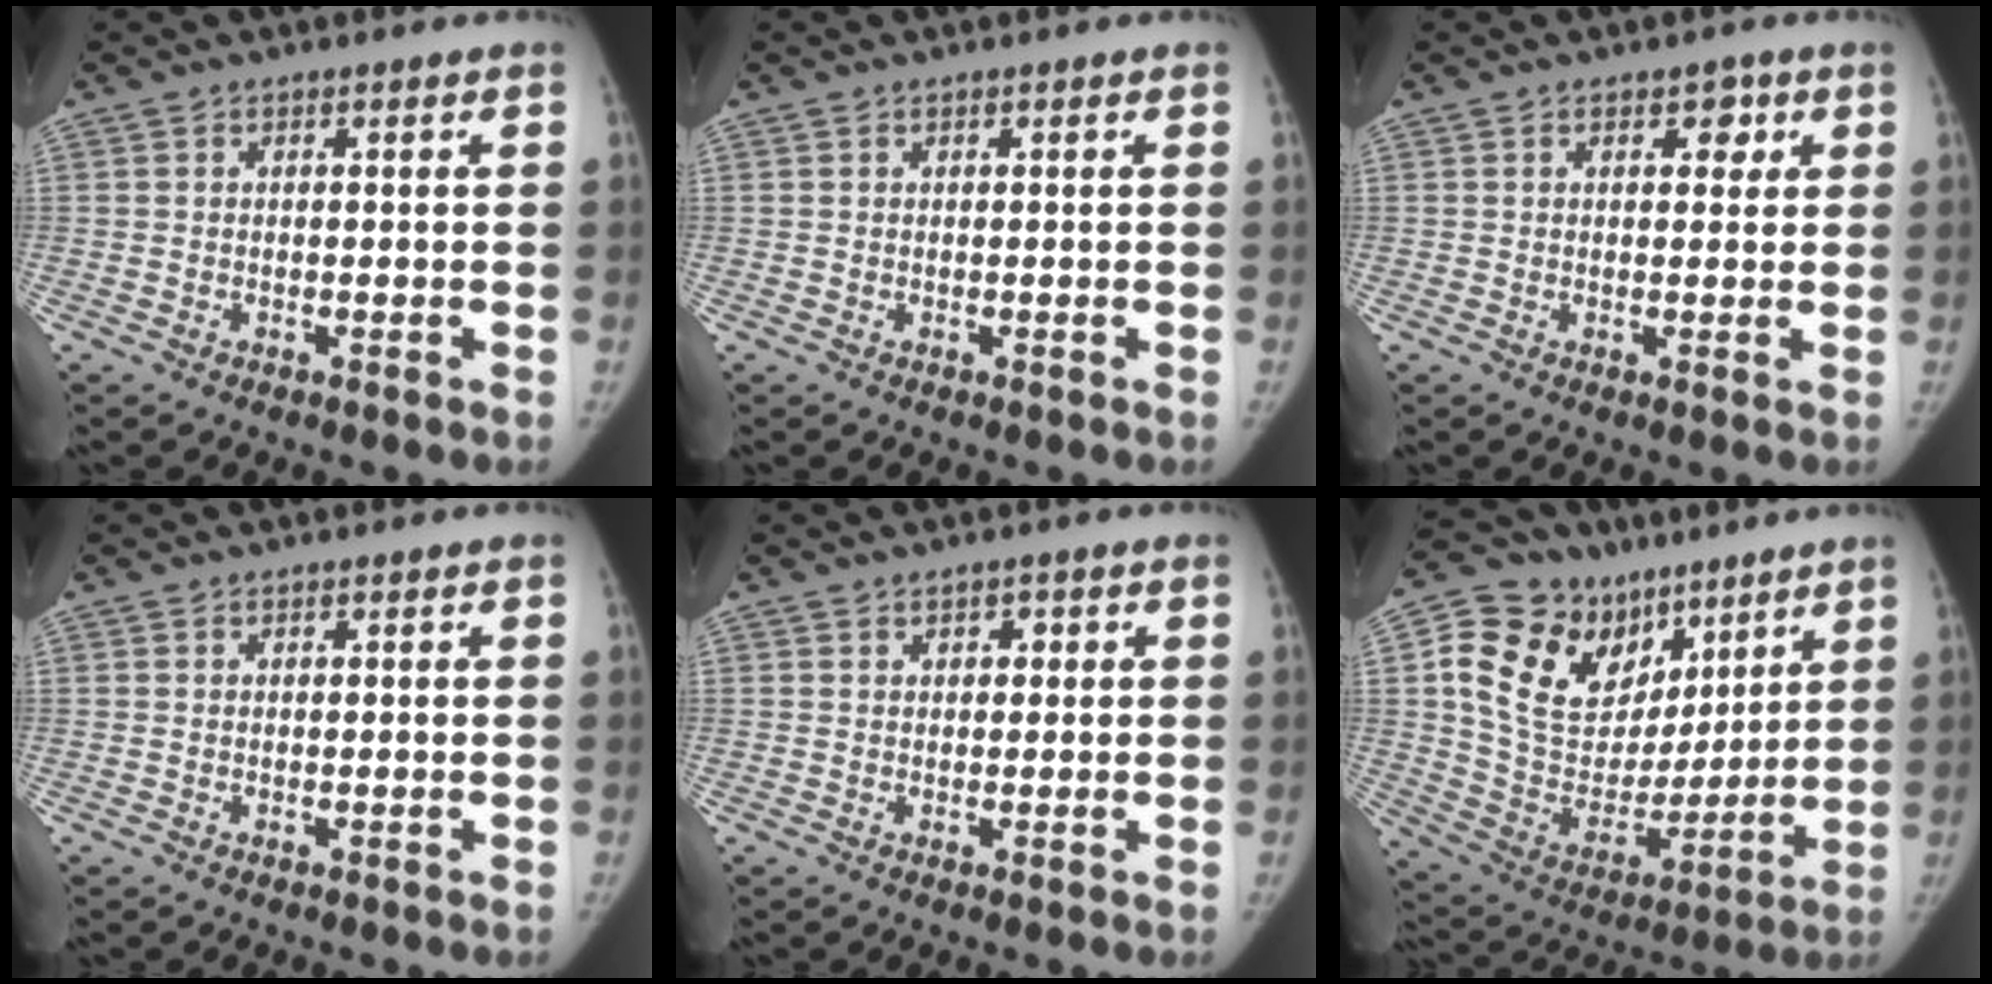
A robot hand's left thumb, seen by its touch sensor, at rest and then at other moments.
{"total": 0.0}
{"total": 3.1, "force": [1.4, 2.0, 1.9], "torque": [-0.003, -0.003, 0.016]}
{"total": 0.0}
{"total": 1.8, "force": [0.8, 1.2, 1.1], "torque": [-0.006, -0.001, 0.010]}
{"total": 22.9, "force": [10.7, 15.9, 12.5], "torque": [-0.185, -0.022, 0.200]}